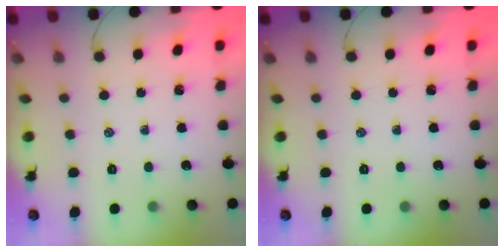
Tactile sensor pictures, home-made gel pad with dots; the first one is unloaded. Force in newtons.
{"total": 0.0}